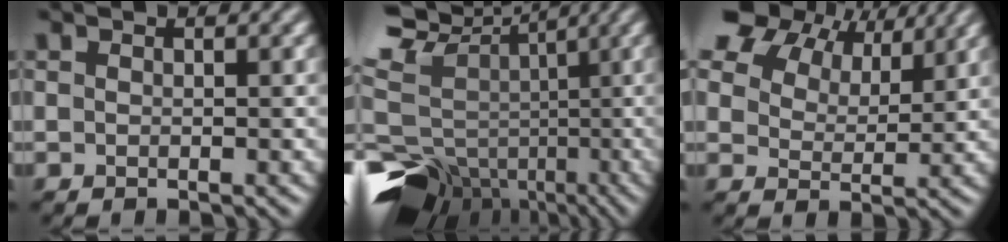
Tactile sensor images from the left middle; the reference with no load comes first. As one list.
[{"total": 11.1, "force": [-3.7, 8.2, 6.4], "torque": [-0.147, 0.006, -0.014]}, {"total": 8.4, "force": [6.3, 4.1, 3.9], "torque": [-0.084, 0.018, 0.099]}]